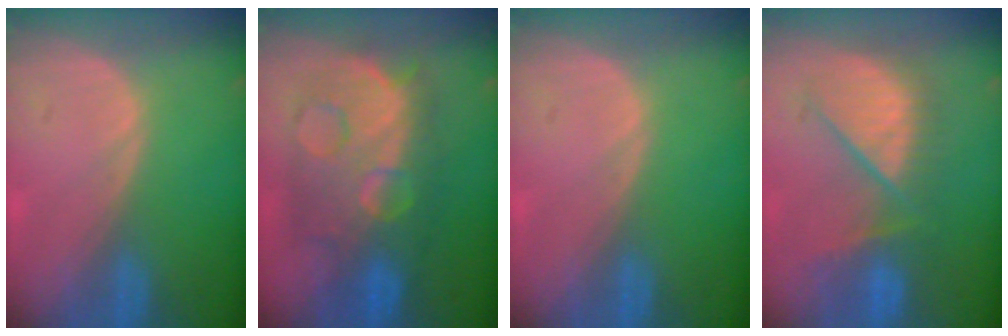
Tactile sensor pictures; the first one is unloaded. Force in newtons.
{"total": 11.7, "press": 11.6, "slide": 1.1}
{"total": 0.0}
{"total": 8.8, "press": 8.7, "slide": 1.4}